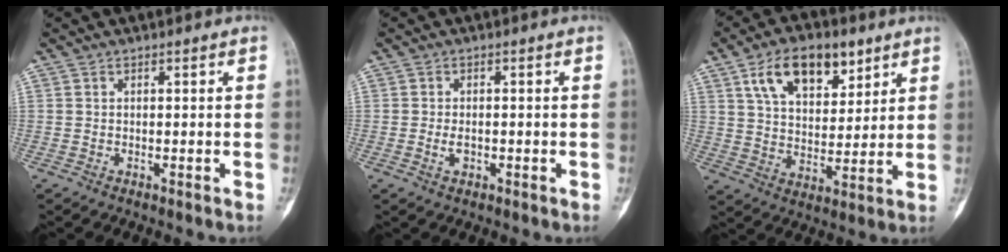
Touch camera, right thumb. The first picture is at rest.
{"total": 2.1, "force": [-0.5, 1.4, 1.5], "torque": [-0.028, 0.002, -0.009]}
{"total": 14.5, "force": [7.8, 7.9, 9.4], "torque": [-0.119, -0.029, 0.136]}